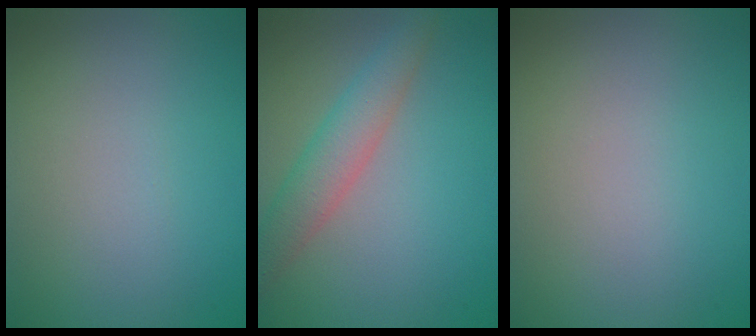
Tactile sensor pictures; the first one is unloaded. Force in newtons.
{"total": 4.3, "press": 4.3, "slide": 0.0}
{"total": 0.0}